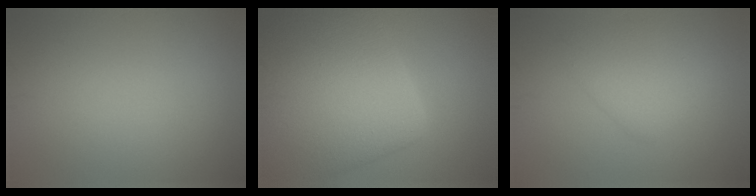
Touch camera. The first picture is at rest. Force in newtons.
{"total": 13.0, "press": 13.0, "slide": 0.5}
{"total": 3.3, "press": 3.3, "slide": 0.1}